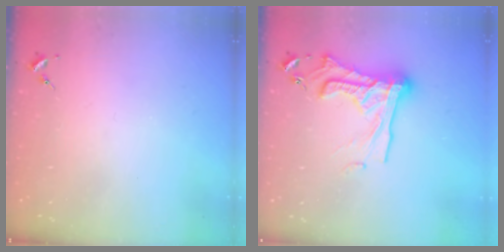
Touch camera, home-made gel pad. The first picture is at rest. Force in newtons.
{"total": 17.4, "press": 17.3, "slide": 1.7}